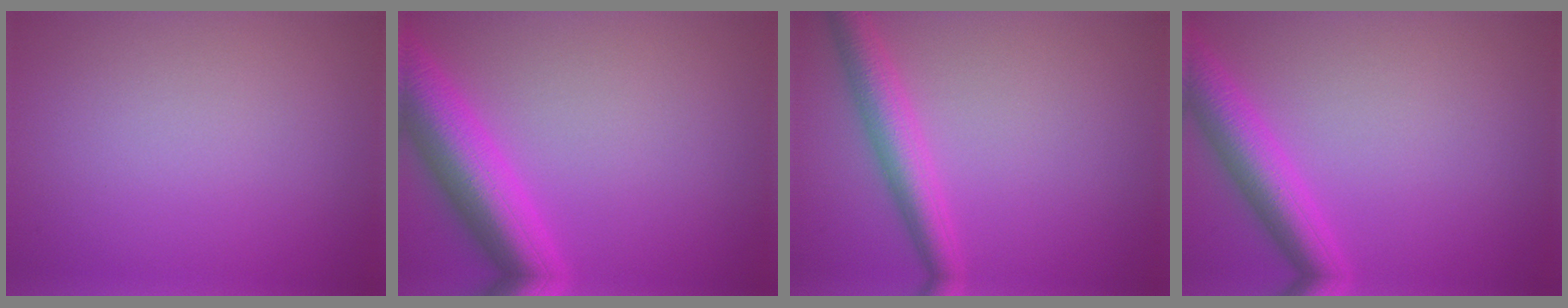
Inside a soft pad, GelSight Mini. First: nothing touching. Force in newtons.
{"total": 7.4, "press": 7.4, "slide": 0.3}
{"total": 4.0, "press": 4.0, "slide": 0.3}
{"total": 4.8, "press": 4.8, "slide": 0.1}